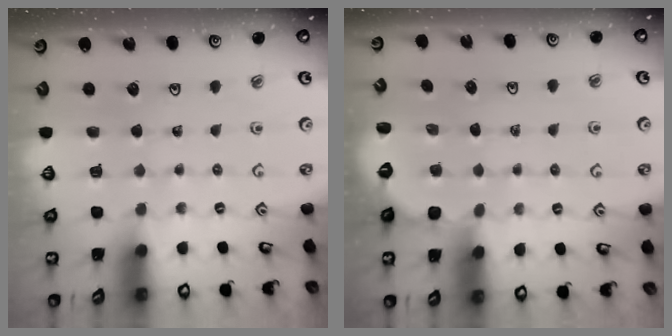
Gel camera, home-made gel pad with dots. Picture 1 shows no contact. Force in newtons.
{"total": 2.9, "press": 2.8, "slide": 0.9}